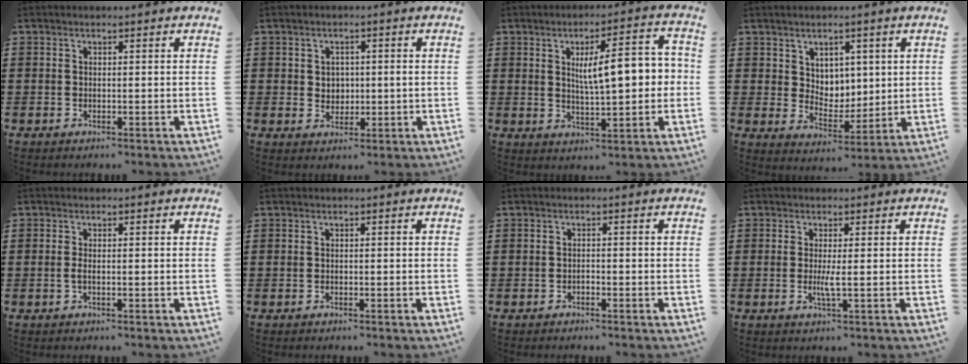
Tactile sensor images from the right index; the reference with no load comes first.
{"total": 2.2, "force": [0.2, 1.7, 1.4], "torque": [-0.026, 0.005, 0.000]}
{"total": 8.8, "force": [1.3, 2.9, 8.2], "torque": [-0.124, -0.004, 0.013]}
{"total": 4.6, "force": [2.9, 3.5, 0.6], "torque": [-0.023, -0.003, 0.052]}
{"total": 1.2, "force": [-0.3, 0.2, 1.1], "torque": [-0.022, -0.002, -0.006]}
{"total": 0.0}
{"total": 0.7, "force": [-0.6, 0.2, 0.2], "torque": [-0.007, -0.001, -0.012]}
{"total": 2.3, "force": [-0.2, -0.1, 2.3], "torque": [-0.042, -0.008, -0.004]}